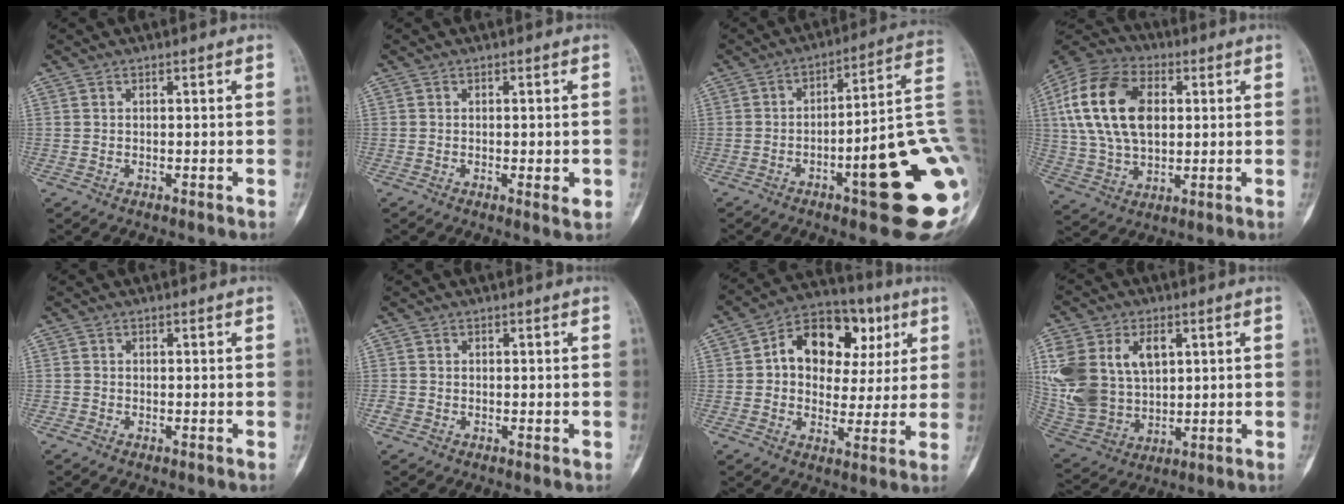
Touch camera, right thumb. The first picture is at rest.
{"total": 2.8, "force": [-0.6, 1.0, 2.5], "torque": [-0.030, -0.004, -0.008]}
{"total": 22.3, "force": [-6.0, 4.5, 21.0], "torque": [-0.217, 0.022, -0.074]}
{"total": 19.1, "force": [3.6, 11.9, 14.4], "torque": [-0.264, 0.008, 0.063]}
{"total": 0.0}
{"total": 1.2, "force": [-0.3, 1.1, 0.4], "torque": [-0.002, 0.004, -0.007]}
{"total": 16.4, "force": [4.5, 11.7, 10.7], "torque": [-0.108, 0.018, 0.064]}
{"total": 19.1, "force": [4.8, 13.3, 12.8], "torque": [-0.281, 0.001, 0.109]}